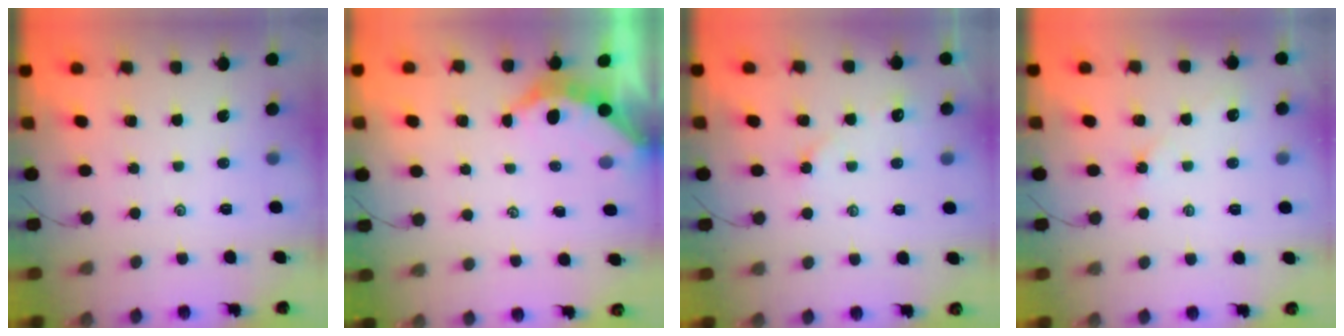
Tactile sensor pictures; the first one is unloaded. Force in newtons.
{"total": 3.3, "press": 3.3, "slide": 0.3}
{"total": 2.9, "press": 2.9, "slide": 0.5}
{"total": 2.2, "press": 2.1, "slide": 0.4}